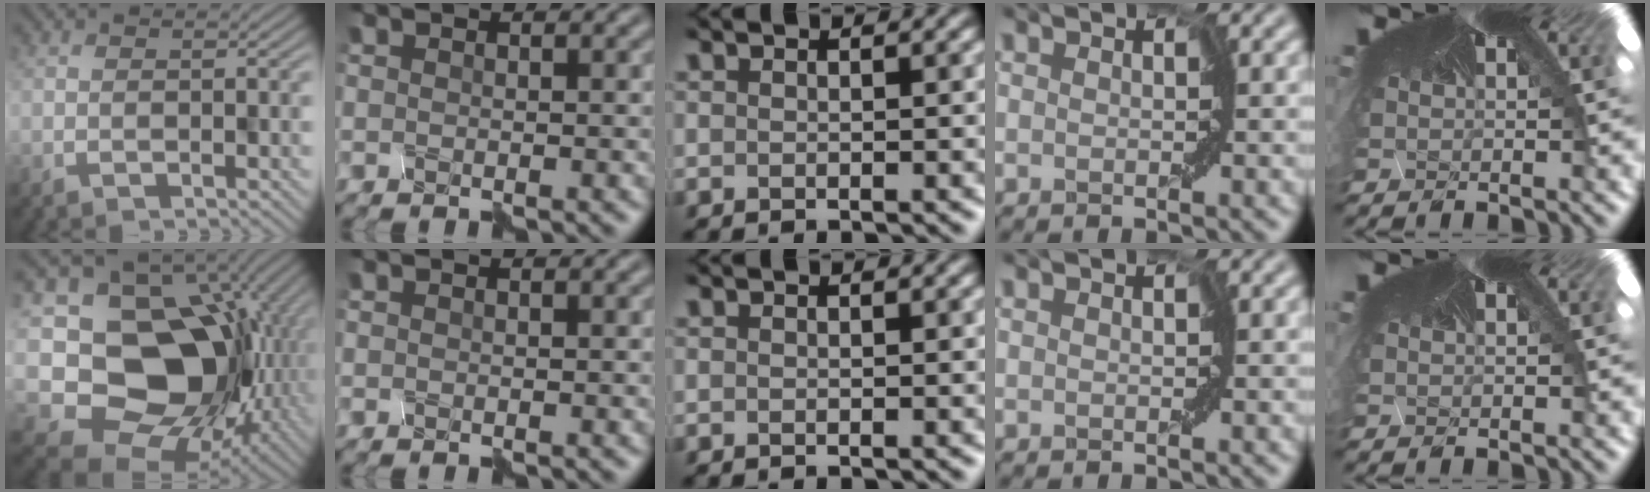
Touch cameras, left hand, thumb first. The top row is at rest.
{"thumb": {"total": 16.5, "force": [-1.6, 13.3, 9.7], "torque": [-0.158, -0.028, -0.017]}}